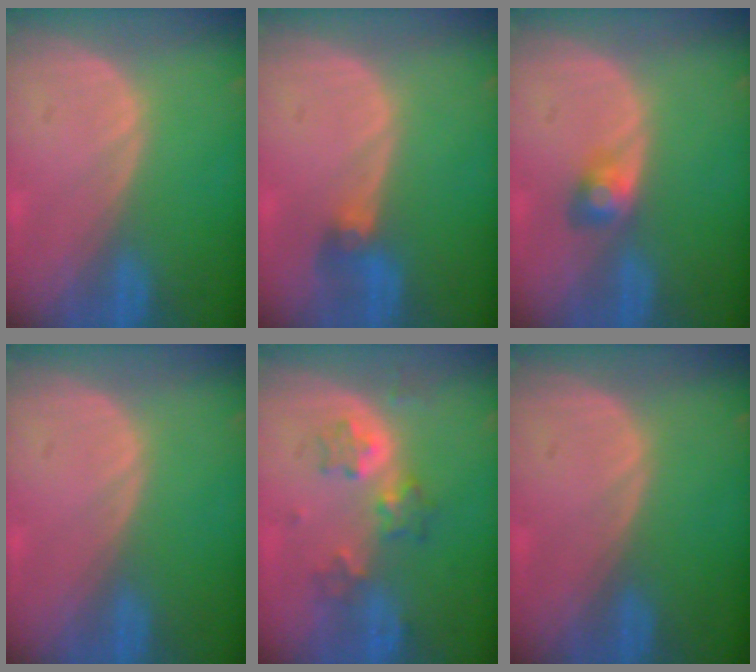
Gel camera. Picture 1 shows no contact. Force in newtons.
{"total": 2.9, "press": 2.6, "slide": 1.2}
{"total": 2.7, "press": 2.7, "slide": 0.3}
{"total": 0.0}
{"total": 5.3, "press": 5.2, "slide": 0.9}
{"total": 0.0}